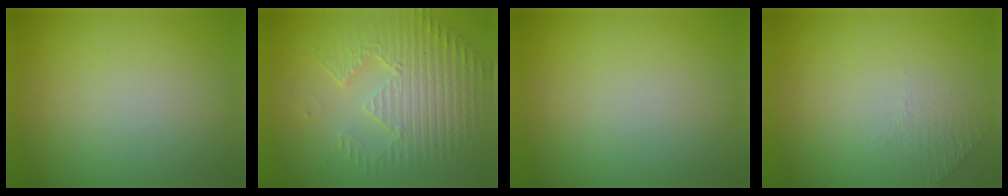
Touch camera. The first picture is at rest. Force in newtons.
{"total": 4.3, "press": 3.4, "slide": 2.6}
{"total": 0.0}
{"total": 1.0, "press": 0.5, "slide": 0.9}